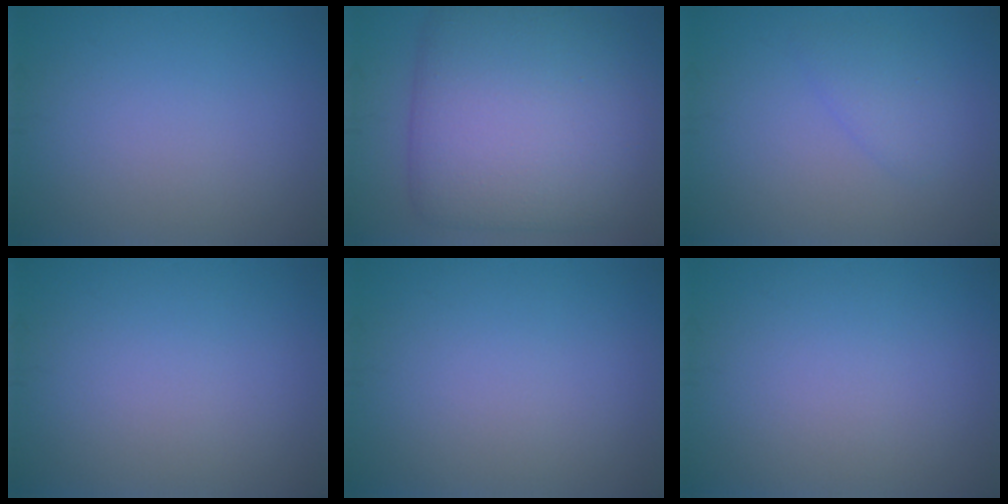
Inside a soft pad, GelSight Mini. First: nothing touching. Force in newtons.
{"total": 12.3, "press": 12.3, "slide": 0.5}
{"total": 1.9, "press": 1.9, "slide": 0.1}
{"total": 0.0}
{"total": 0.0}
{"total": 0.0}